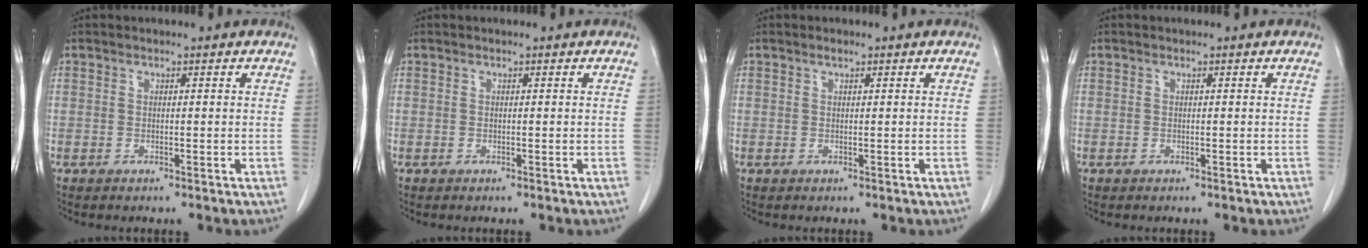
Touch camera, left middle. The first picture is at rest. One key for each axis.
{"total": 0.0}
{"total": 0.6, "fx": 0.5, "fy": 0.2, "fz": 0.4, "tx": -0.011, "ty": 0.000, "tz": 0.008}
{"total": 0.0}